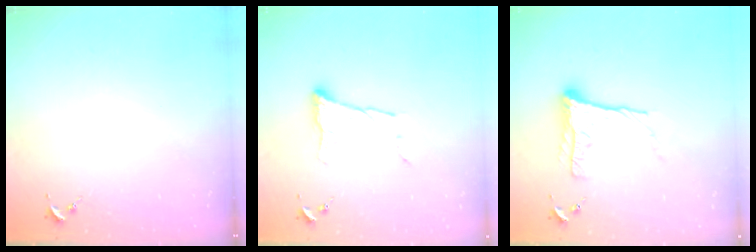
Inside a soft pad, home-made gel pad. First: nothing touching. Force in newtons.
{"total": 9.5, "press": 9.5, "slide": 0.5}
{"total": 13.0, "press": 13.0, "slide": 1.2}